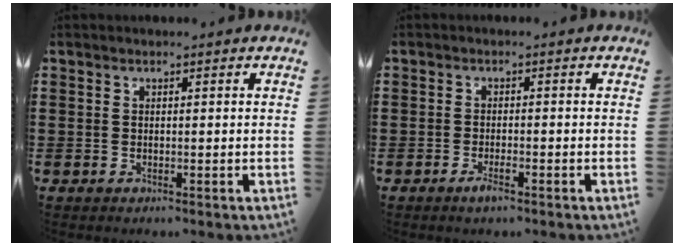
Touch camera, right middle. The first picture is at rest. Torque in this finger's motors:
{"motor_torque": [0.80, 0.42, 0.06, 0.01]}